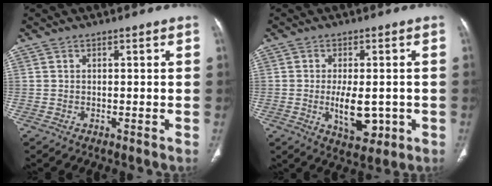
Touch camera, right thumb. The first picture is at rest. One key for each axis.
{"total": 8.5, "fx": -1.5, "fy": 4.3, "fz": 7.2, "tx": -0.102, "ty": -0.008, "tz": -0.013}